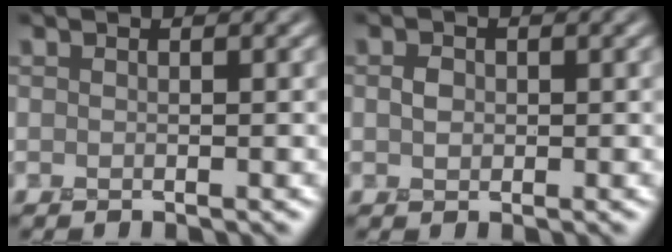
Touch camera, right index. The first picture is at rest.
{"total": 1.1, "force": [-0.1, 1.0, 0.6], "torque": [-0.012, 0.000, -0.007]}